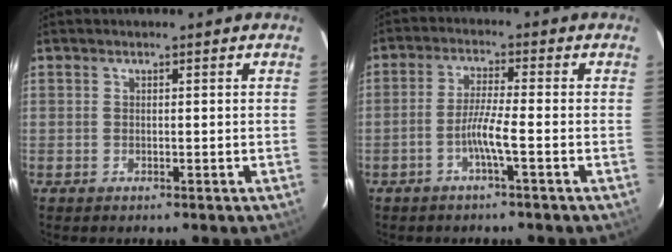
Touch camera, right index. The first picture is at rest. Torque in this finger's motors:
{"motor_torque": [0.08, 0.10, 0.02, 0.05]}